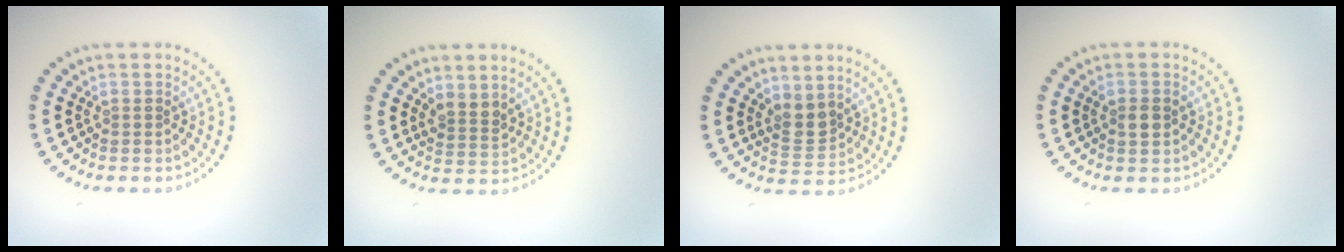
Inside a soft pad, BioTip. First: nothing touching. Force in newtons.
{"total": 2.1, "press": 1.7, "slide": 1.2}
{"total": 2.2, "press": 1.8, "slide": 1.3}
{"total": 1.5, "press": 1.5, "slide": 0.3}